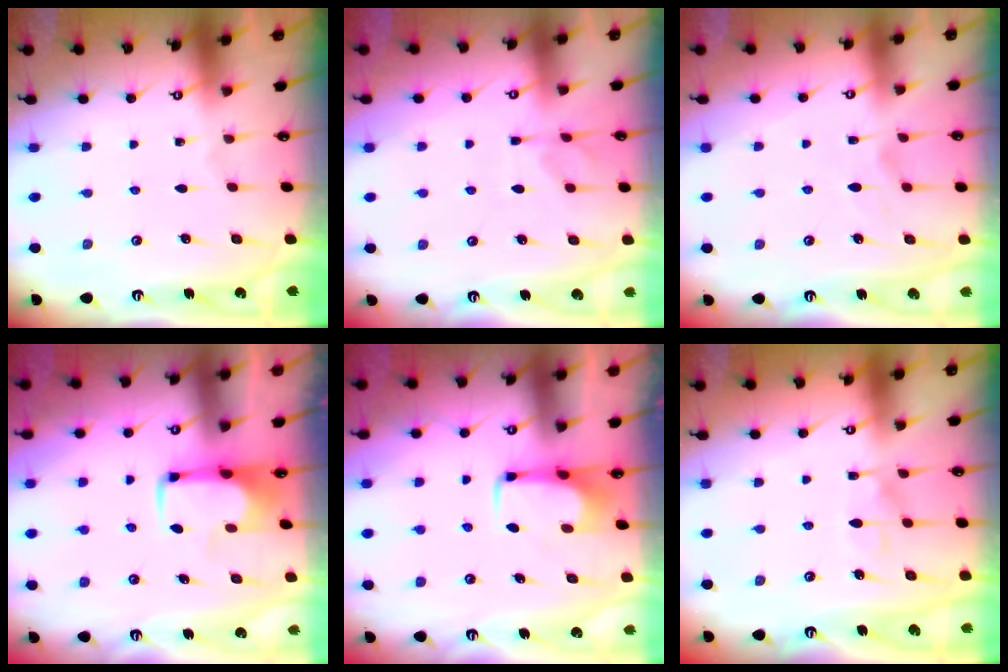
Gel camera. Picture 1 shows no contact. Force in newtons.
{"total": 2.4, "press": 2.1, "slide": 1.2}
{"total": 1.6, "press": 1.1, "slide": 1.2}
{"total": 2.0, "press": 2.0, "slide": 0.4}
{"total": 1.6, "press": 1.6, "slide": 0.5}
{"total": 6.8, "press": 6.7, "slide": 0.7}